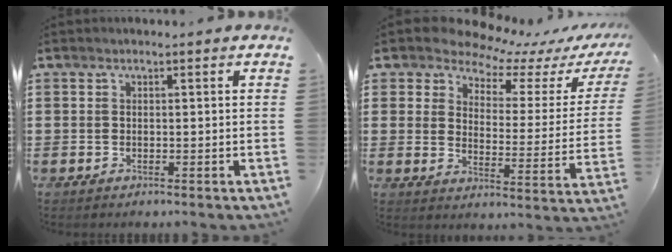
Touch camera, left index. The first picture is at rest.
{"total": 6.5, "force": [6.1, 1.9, 1.0], "torque": [-0.053, -0.046, 0.105]}